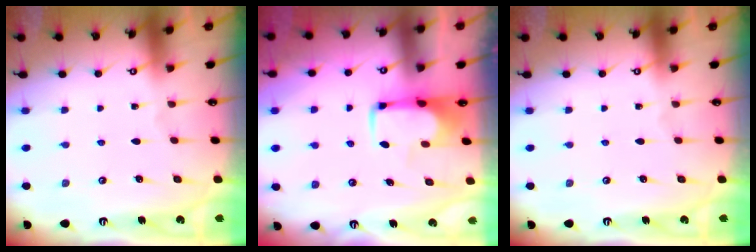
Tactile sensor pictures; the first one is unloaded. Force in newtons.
{"total": 1.8, "press": 1.8, "slide": 0.5}
{"total": 0.0}